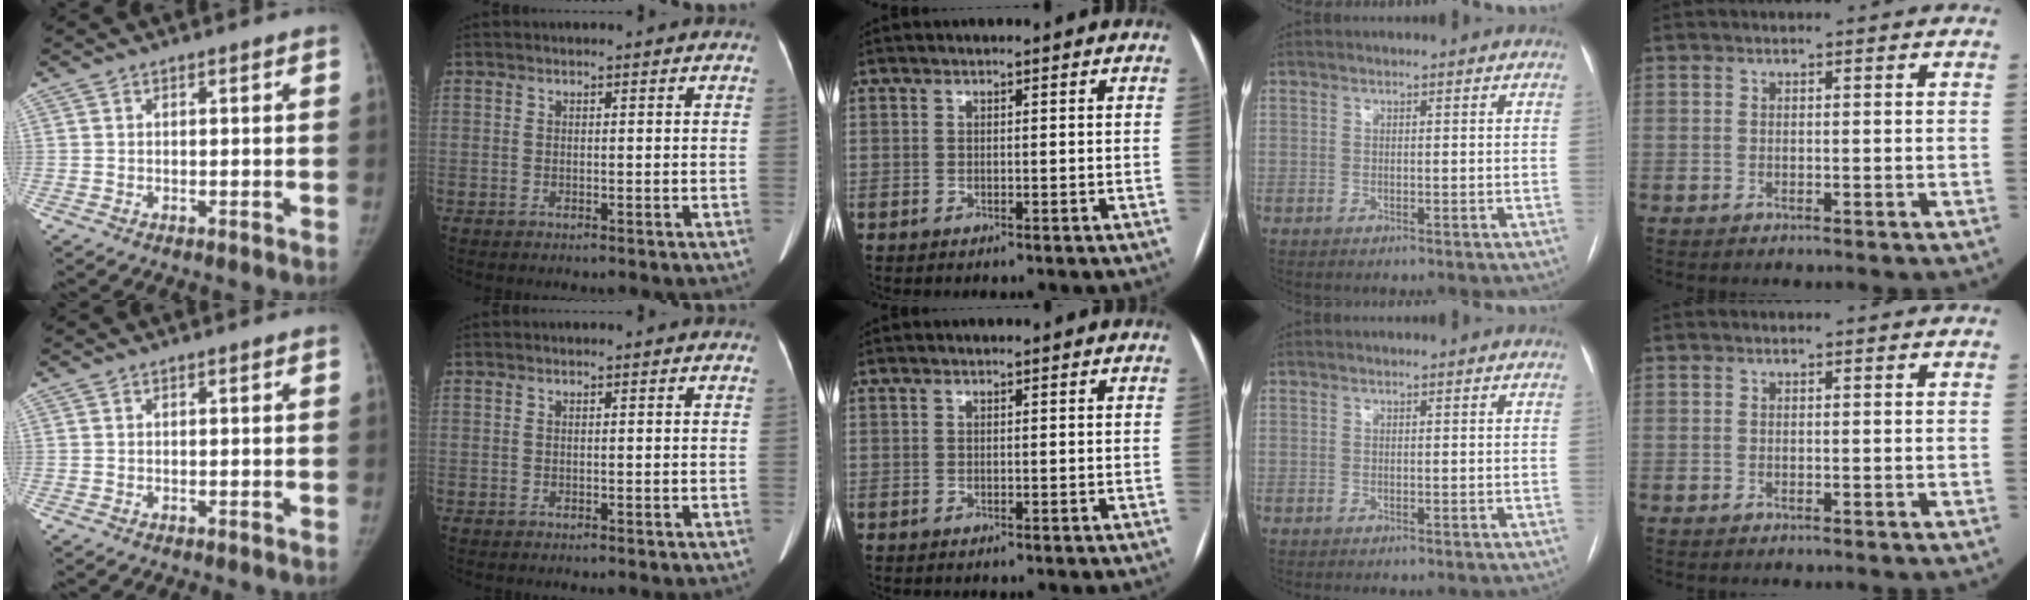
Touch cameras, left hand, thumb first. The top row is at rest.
{}